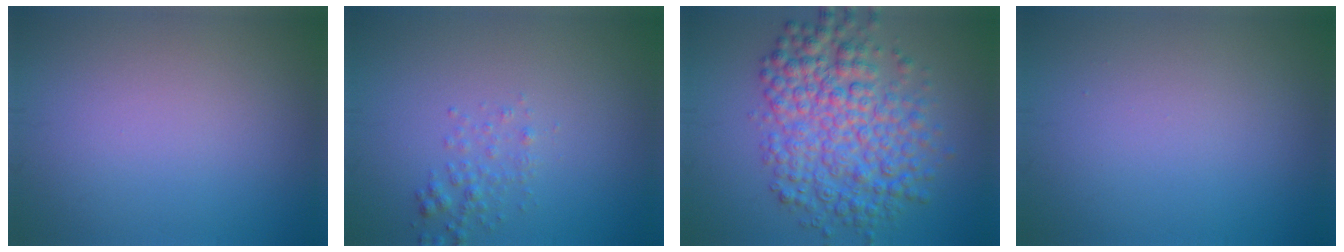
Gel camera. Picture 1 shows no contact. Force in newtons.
{"total": 1.6, "press": 1.5, "slide": 0.2}
{"total": 8.1, "press": 8.1, "slide": 0.1}
{"total": 0.0}